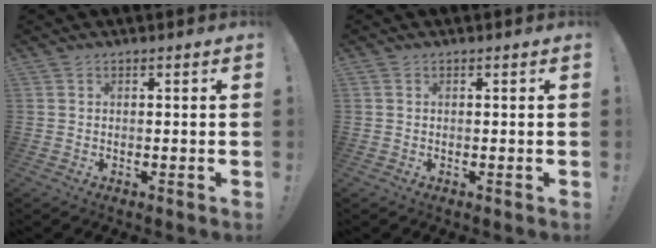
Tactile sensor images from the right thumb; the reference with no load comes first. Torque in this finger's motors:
{"motor_torque": [0.21, -0.21, -0.07, 0.08, 0.01]}